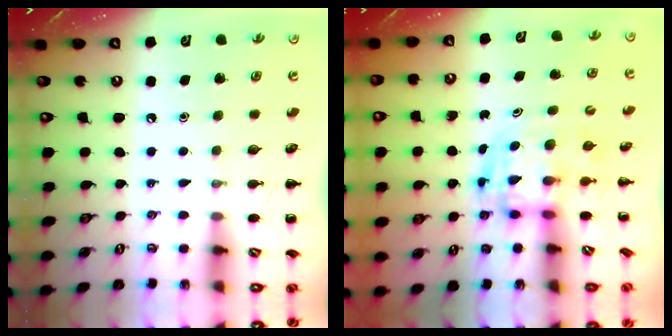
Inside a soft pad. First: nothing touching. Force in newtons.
{"total": 3.3, "press": 3.3, "slide": 0.6}